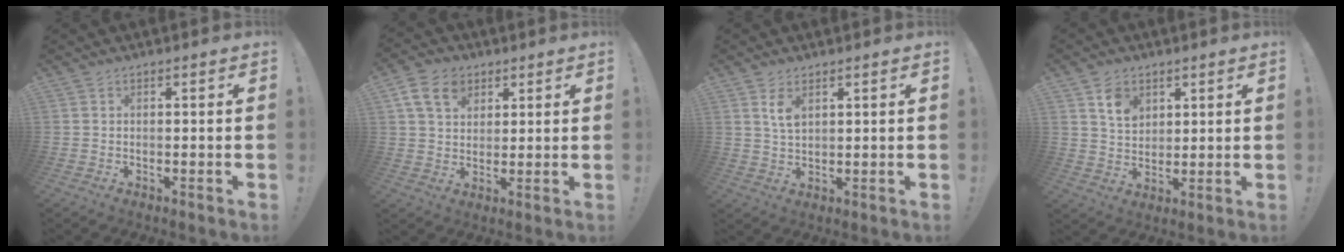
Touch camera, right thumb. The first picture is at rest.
{"total": 10.2, "force": [4.8, 7.3, 5.2], "torque": [-0.087, -0.010, 0.094]}
{"total": 4.5, "force": [2.4, 2.0, 3.2], "torque": [-0.050, -0.013, 0.039]}
{"total": 7.8, "force": [4.3, 5.6, 3.2], "torque": [-0.038, -0.024, 0.080]}